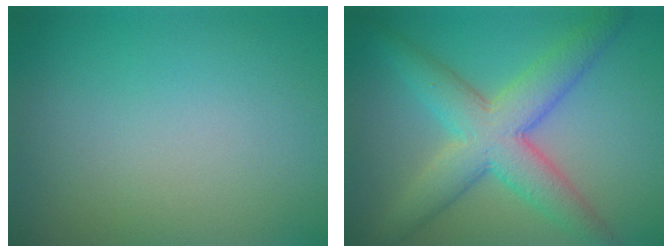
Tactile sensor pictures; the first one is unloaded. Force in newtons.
{"total": 7.2, "press": 7.2, "slide": 0.1}